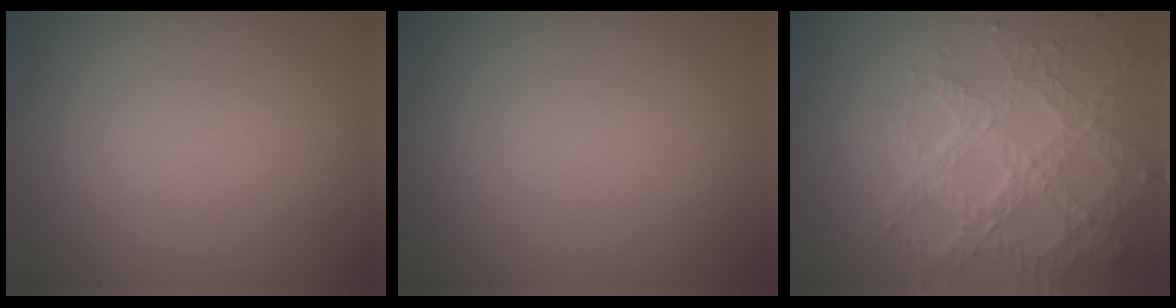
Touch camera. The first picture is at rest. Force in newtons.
{"total": 0.0}
{"total": 6.6, "press": 4.7, "slide": 4.6}